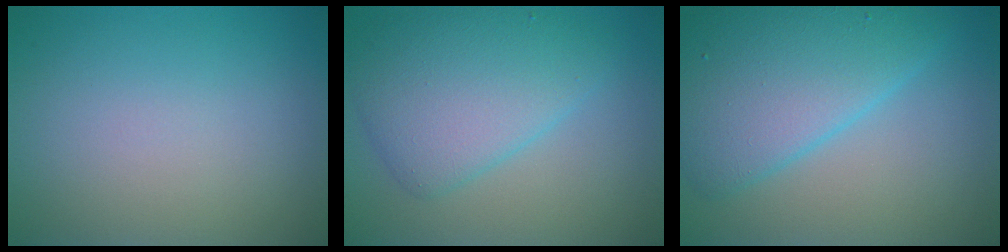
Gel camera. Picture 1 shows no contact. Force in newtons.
{"total": 6.1, "press": 6.1, "slide": 0.1}
{"total": 7.2, "press": 7.2, "slide": 0.3}